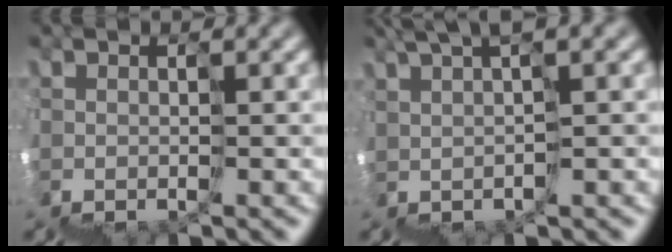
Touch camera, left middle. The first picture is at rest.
{"total": 3.7, "force": [3.1, 0.0, 1.9], "torque": [-0.047, 0.021, 0.055]}